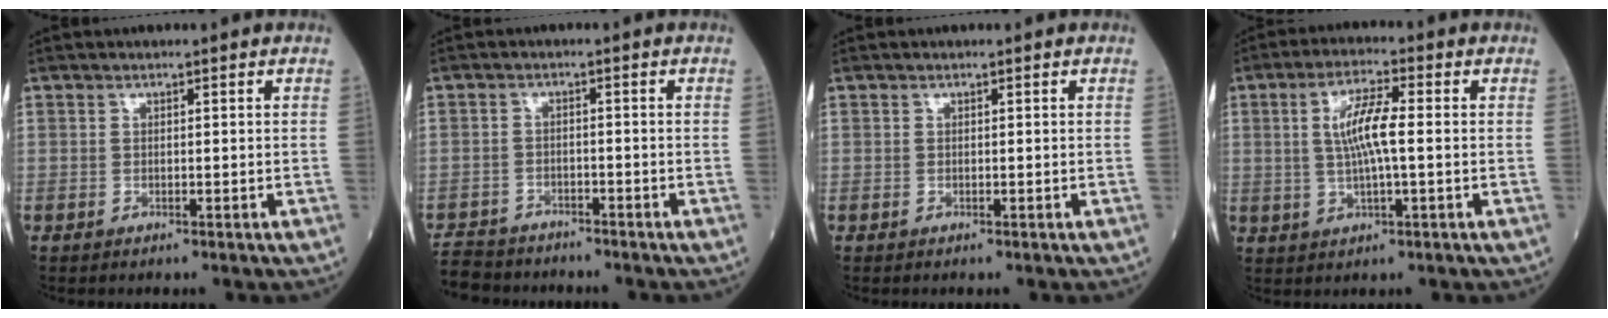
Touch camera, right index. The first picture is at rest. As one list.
[{"total": 7.6, "force": [-7.0, 2.8, 1.1], "torque": [-0.025, -0.004, -0.117]}, {"total": 0.0}, {"total": 7.0, "force": [0.7, 1.0, 6.9], "torque": [-0.137, 0.007, 0.012]}]